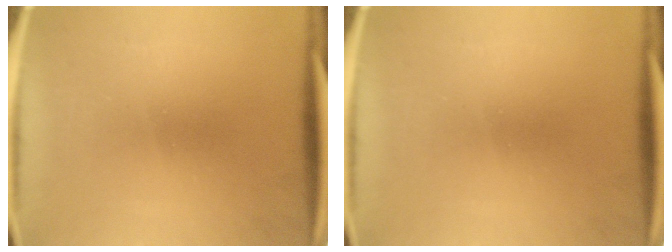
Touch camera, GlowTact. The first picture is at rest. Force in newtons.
{"total": 0.0}